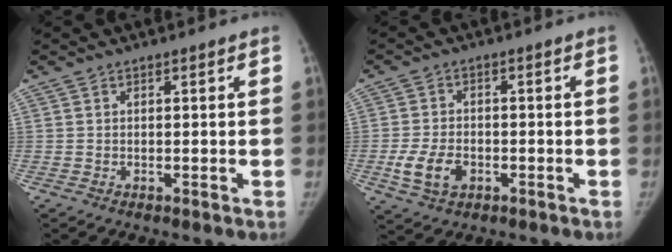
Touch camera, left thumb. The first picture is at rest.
{"total": 6.8, "force": [-2.4, 4.6, 4.5], "torque": [-0.084, 0.006, -0.040]}